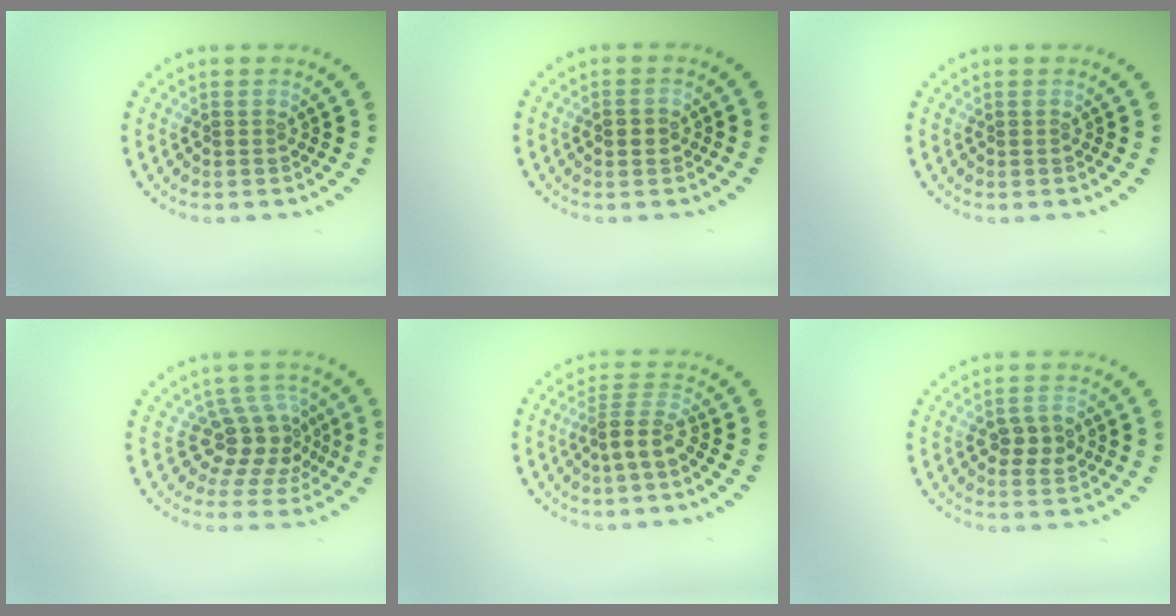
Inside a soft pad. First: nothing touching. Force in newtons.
{"total": 2.0, "press": 2.0, "slide": 0.1}
{"total": 0.0}
{"total": 4.1, "press": 3.2, "slide": 2.6}
{"total": 2.8, "press": 1.9, "slide": 2.0}
{"total": 2.5, "press": 2.5, "slide": 0.1}